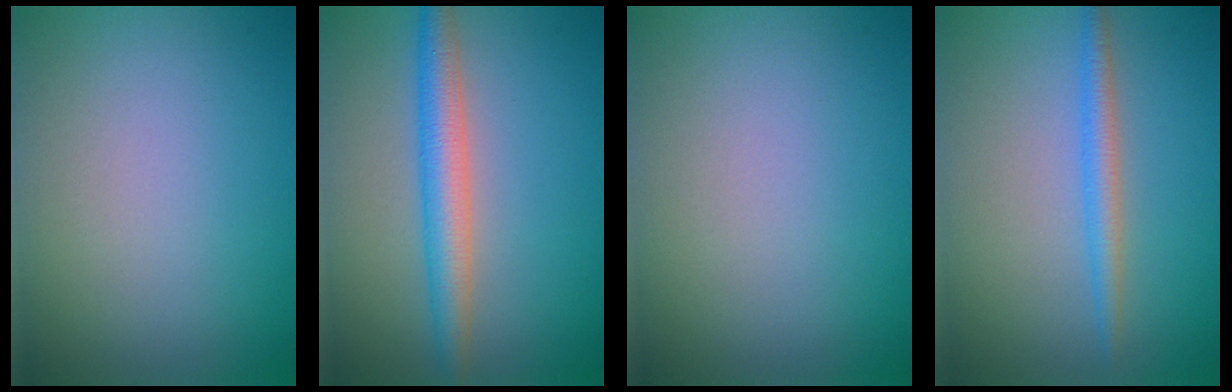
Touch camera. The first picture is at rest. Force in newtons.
{"total": 4.0, "press": 4.0, "slide": 0.2}
{"total": 0.0}
{"total": 2.2, "press": 2.2, "slide": 0.1}